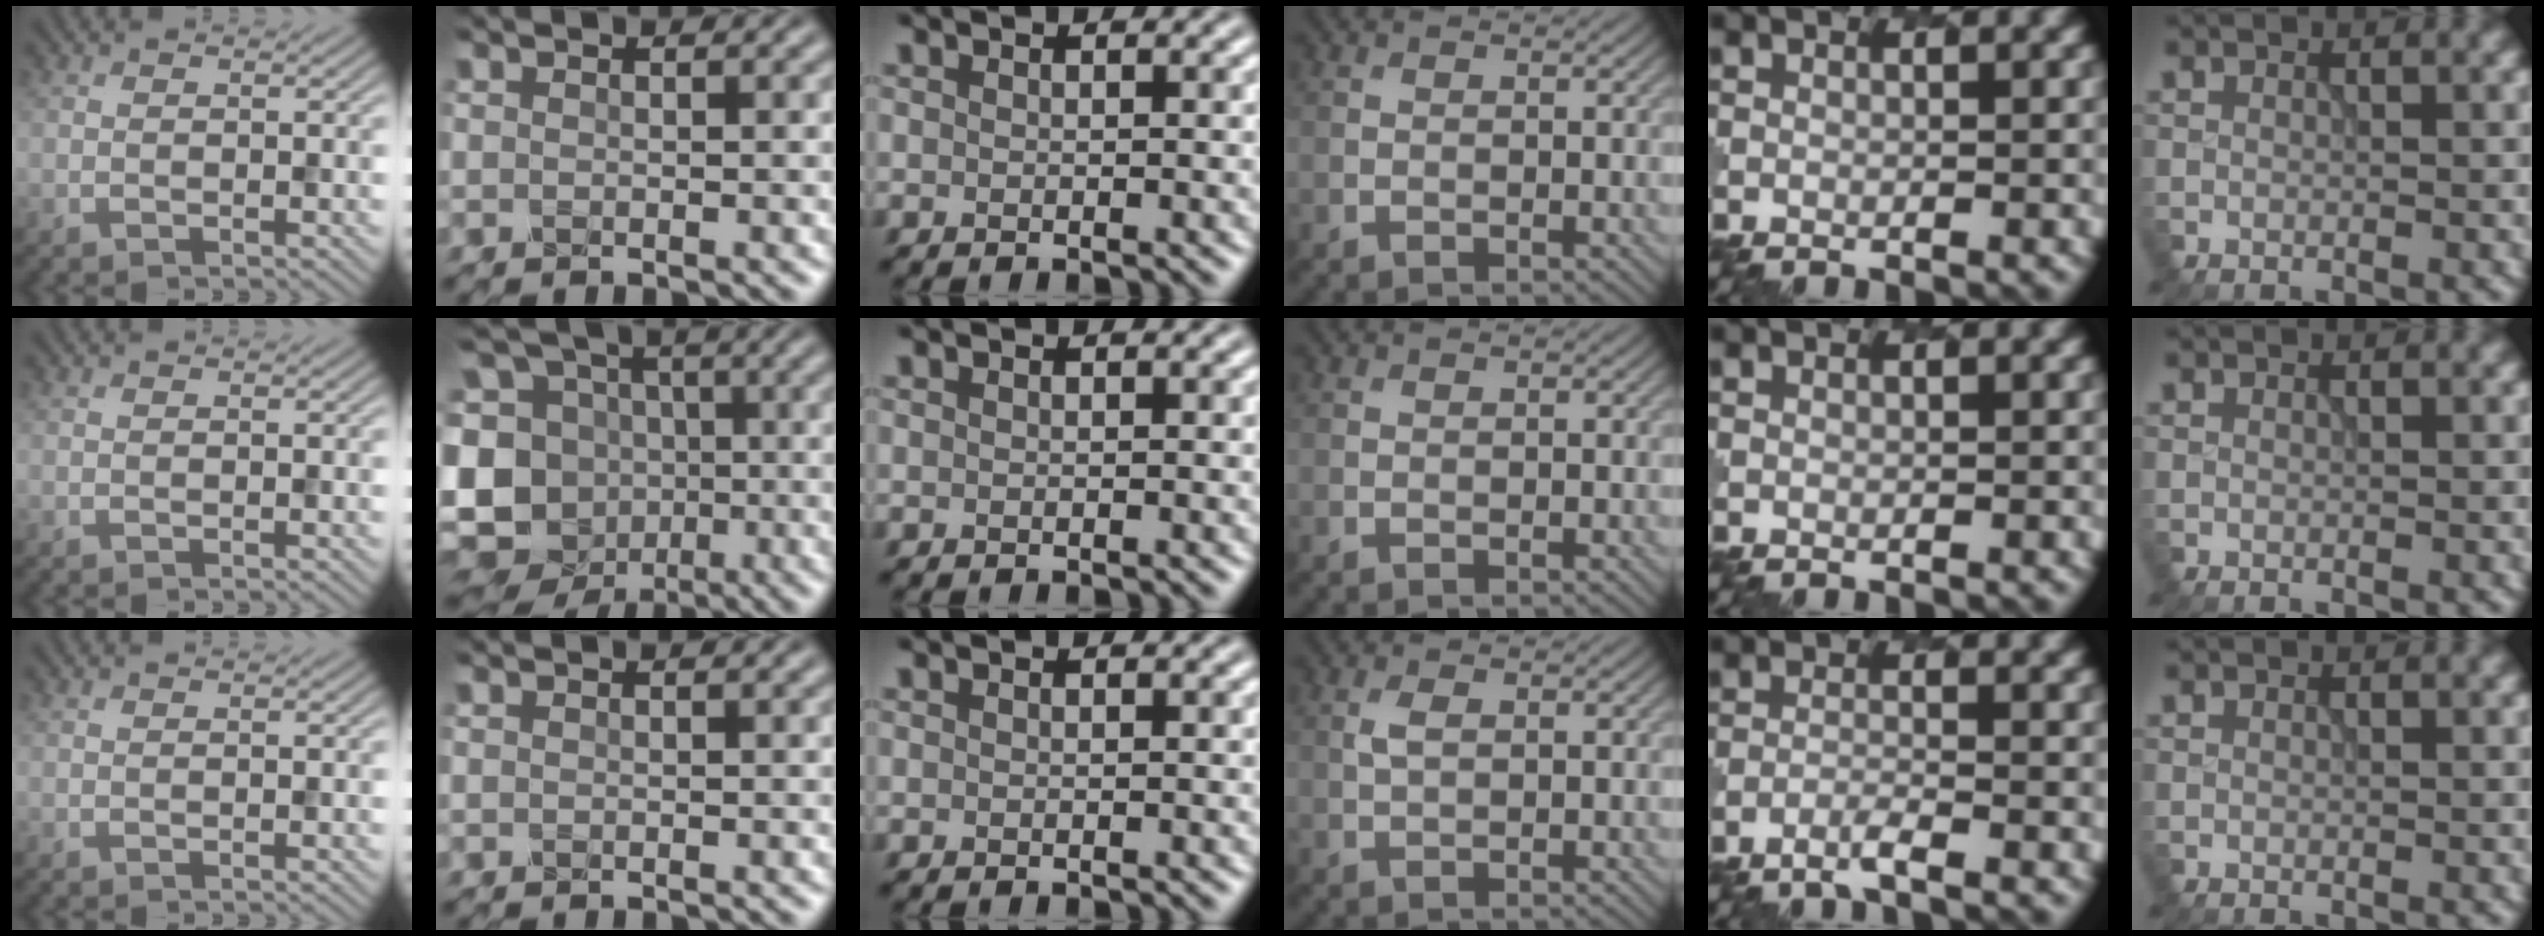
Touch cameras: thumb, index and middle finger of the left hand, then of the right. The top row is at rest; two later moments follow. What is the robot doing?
{"motion": "extract", "object": "pen bag"}